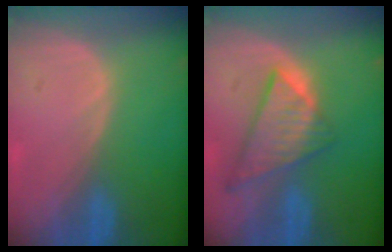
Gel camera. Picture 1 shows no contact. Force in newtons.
{"total": 8.7, "press": 7.5, "slide": 4.5}